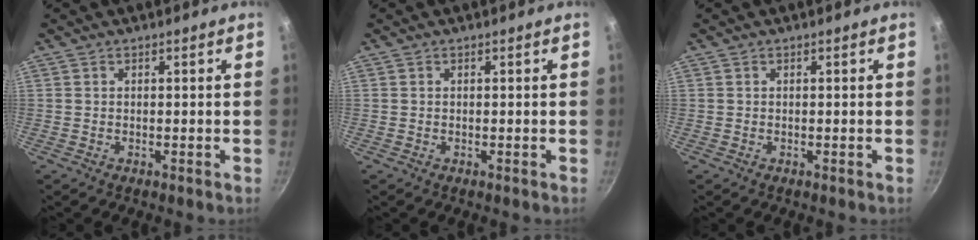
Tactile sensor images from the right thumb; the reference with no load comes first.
{"total": 0.0}
{"total": 0.0}